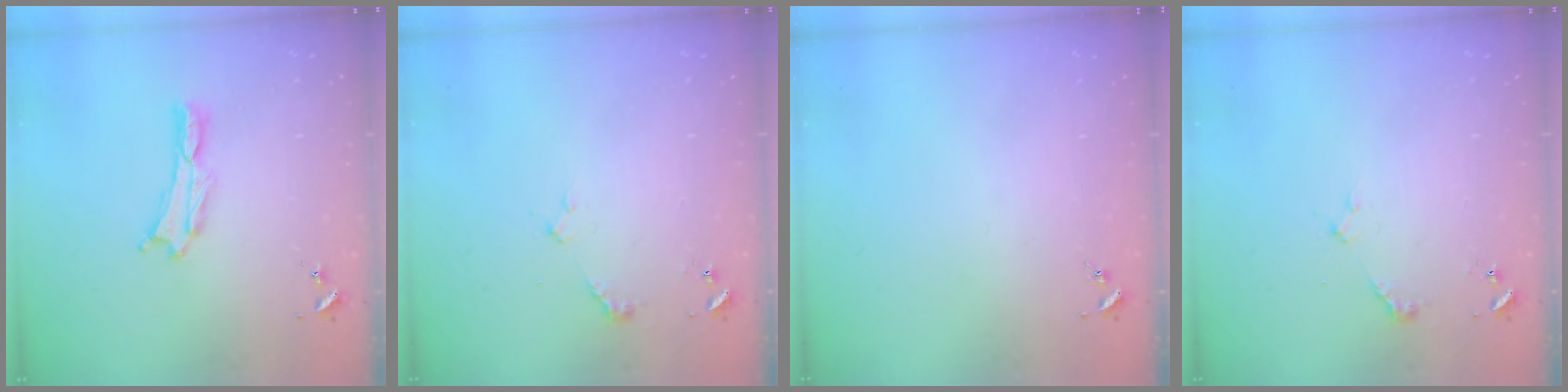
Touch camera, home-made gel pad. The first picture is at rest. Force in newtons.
{"total": 2.3, "press": 2.3, "slide": 0.1}
{"total": 0.0}
{"total": 2.3, "press": 2.3, "slide": 0.1}